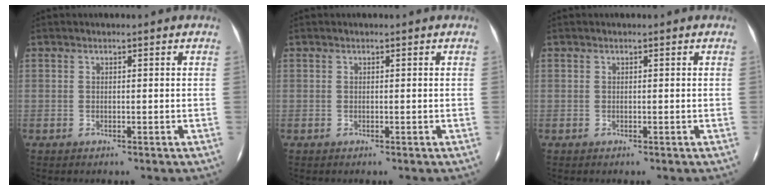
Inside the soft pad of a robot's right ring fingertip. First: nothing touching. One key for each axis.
{"total": 0.0}
{"total": 0.0}